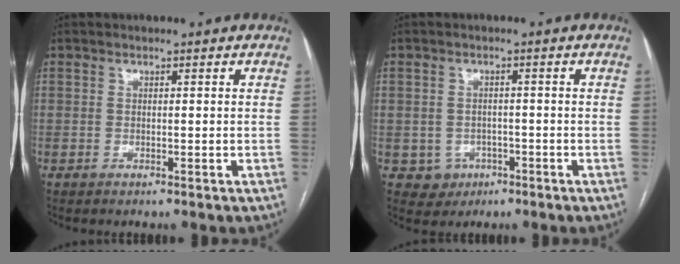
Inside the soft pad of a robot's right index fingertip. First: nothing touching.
{"total": 3.8, "force": [-1.4, 3.5, 0.3], "torque": [0.006, 0.011, -0.013]}